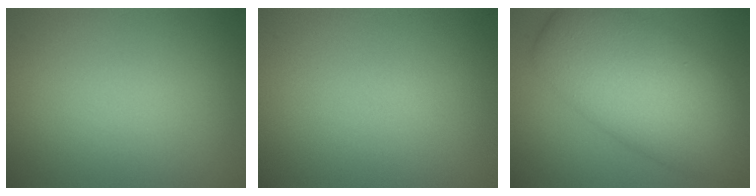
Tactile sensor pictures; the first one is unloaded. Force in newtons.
{"total": 0.0}
{"total": 10.6, "press": 10.6, "slide": 0.2}